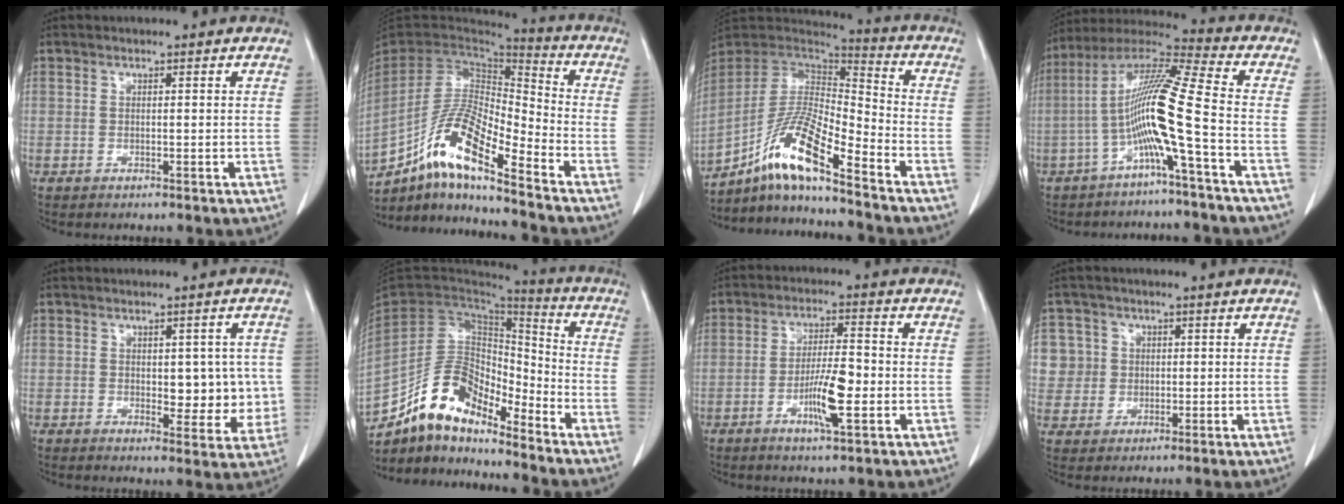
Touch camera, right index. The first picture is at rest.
{"total": 15.4, "force": [-10.2, 2.5, 11.2], "torque": [-0.219, 0.002, -0.188]}
{"total": 14.3, "force": [-9.3, 1.5, 10.8], "torque": [-0.212, 0.003, -0.172]}
{"total": 12.3, "force": [-3.5, -1.5, 11.7], "torque": [-0.226, 0.019, -0.074]}
{"total": 7.0, "force": [0.1, 3.8, 5.9], "torque": [-0.051, 0.006, 0.011]}
{"total": 12.9, "force": [-10.7, 4.9, 5.3], "torque": [-0.095, 0.044, -0.199]}
{"total": 7.3, "force": [-2.2, 1.0, 6.9], "torque": [-0.130, -0.001, -0.038]}
{"total": 6.8, "force": [1.3, 6.7, 0.3], "torque": [-0.005, 0.023, 0.032]}